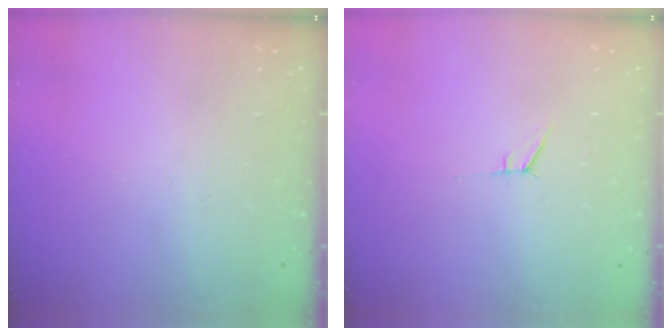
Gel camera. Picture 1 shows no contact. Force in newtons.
{"total": 5.2, "press": 4.5, "slide": 2.5}